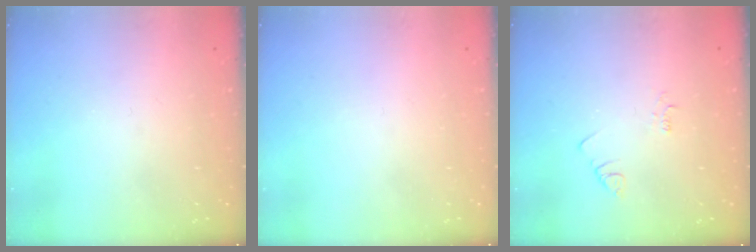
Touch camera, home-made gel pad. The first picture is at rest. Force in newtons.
{"total": 1.5, "press": 1.5, "slide": 0.1}
{"total": 2.1, "press": 2.1, "slide": 0.4}